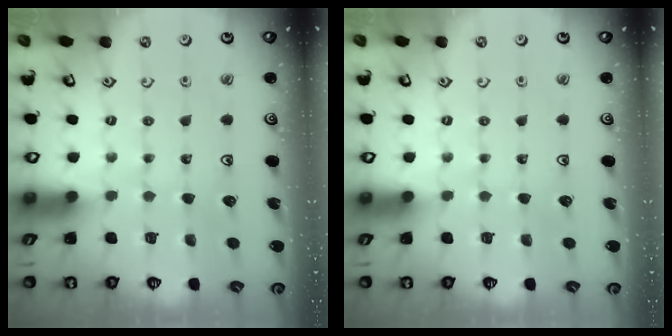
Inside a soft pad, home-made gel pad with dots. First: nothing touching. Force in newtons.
{"total": 0.0}